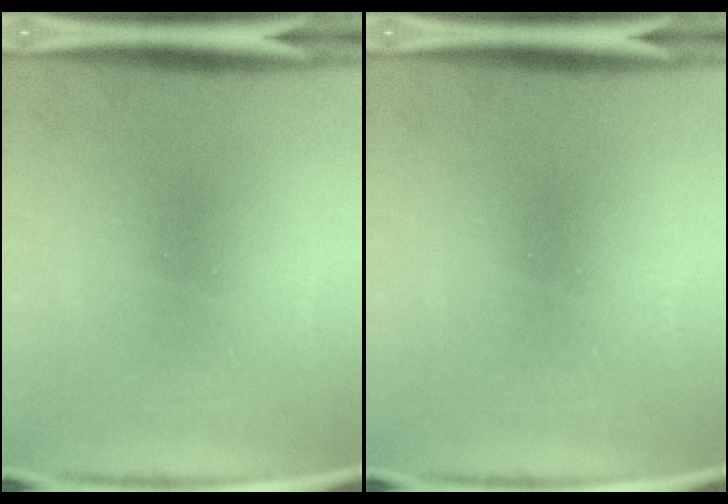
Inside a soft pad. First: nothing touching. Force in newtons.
{"total": 0.0}